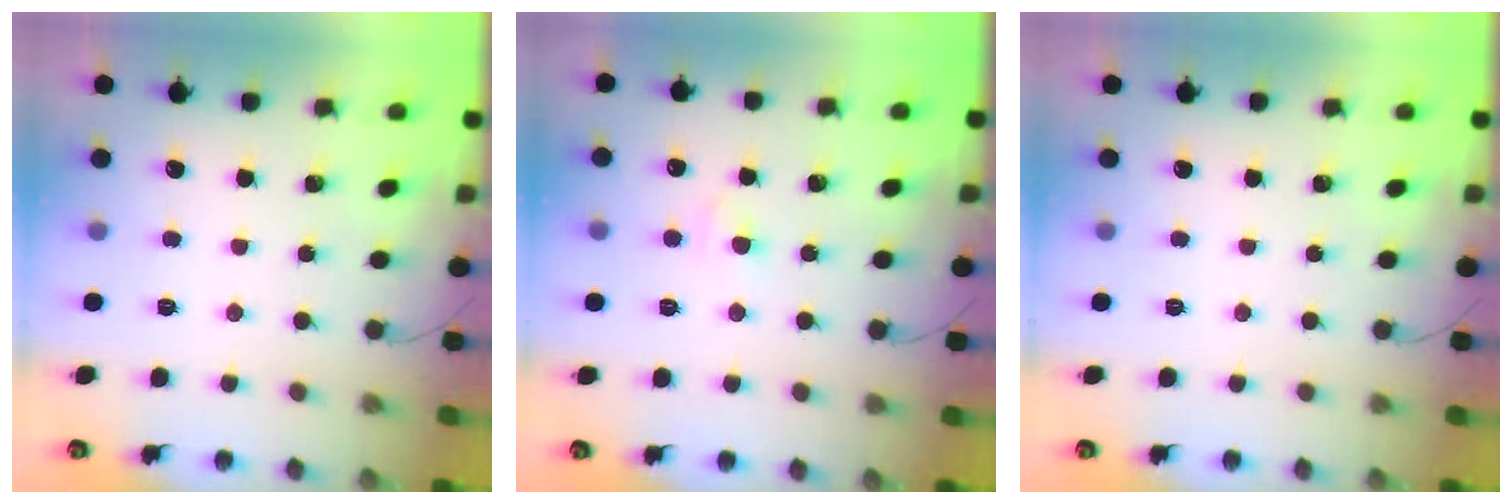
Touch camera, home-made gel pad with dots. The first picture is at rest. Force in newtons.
{"total": 2.8, "press": 2.6, "slide": 0.9}
{"total": 0.0}